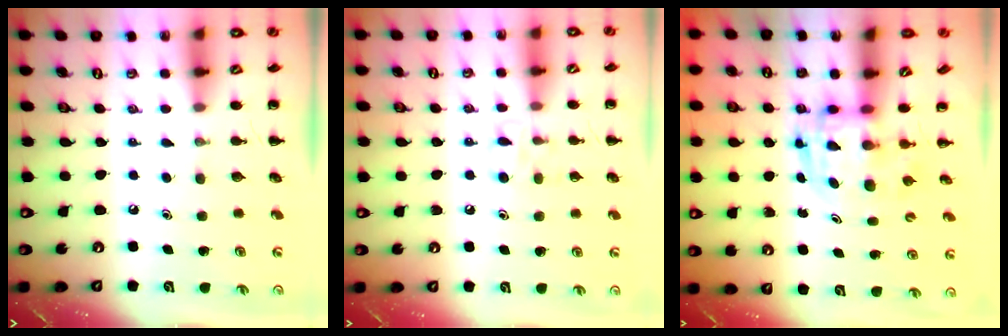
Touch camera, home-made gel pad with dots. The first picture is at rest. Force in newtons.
{"total": 7.1, "press": 6.9, "slide": 1.8}
{"total": 3.0, "press": 2.9, "slide": 0.5}